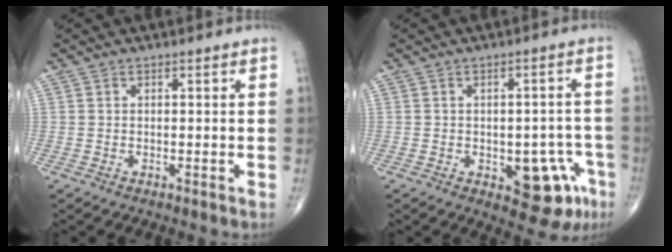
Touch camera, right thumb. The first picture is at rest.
{"total": 10.3, "force": [-4.0, 5.4, 7.9], "torque": [-0.056, 0.023, -0.040]}